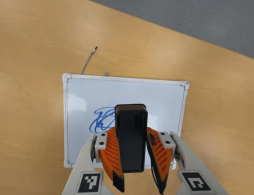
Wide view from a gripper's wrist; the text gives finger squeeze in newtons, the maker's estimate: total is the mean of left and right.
{"total": 6.3, "left": 5.4, "right": 7.1}